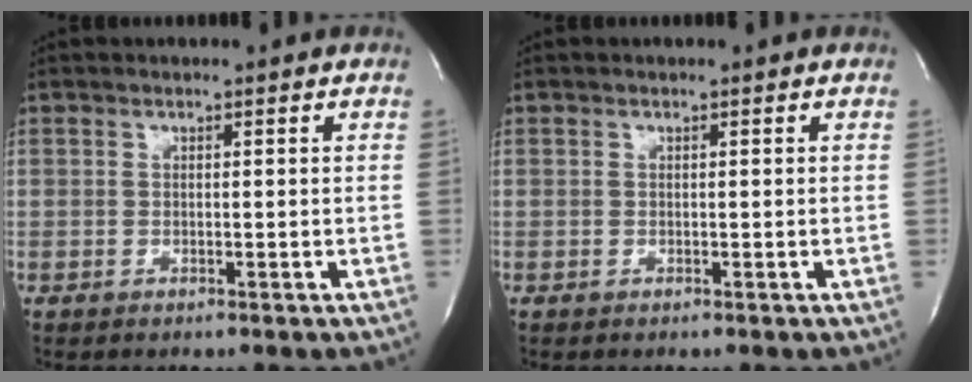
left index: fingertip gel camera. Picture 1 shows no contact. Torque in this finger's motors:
{"motor_torque": [0.00, 0.00, 0.00, 0.00]}